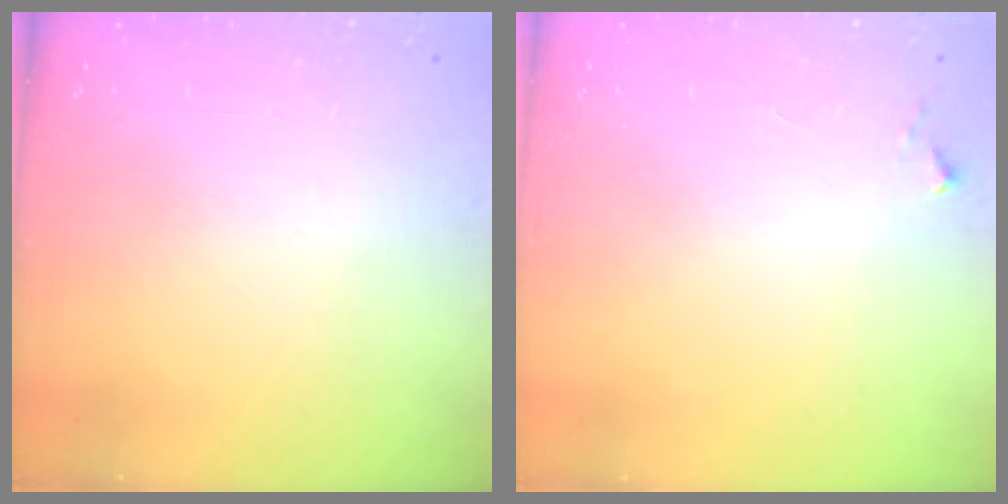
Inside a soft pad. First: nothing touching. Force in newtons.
{"total": 4.2, "press": 4.2, "slide": 0.1}